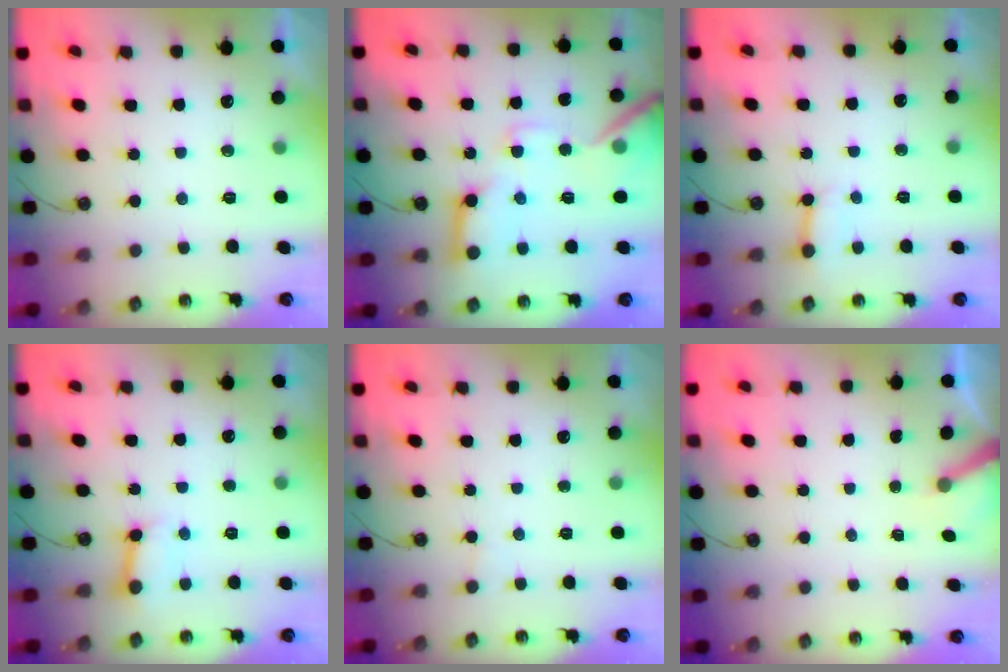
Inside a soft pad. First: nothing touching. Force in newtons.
{"total": 16.8, "press": 16.7, "slide": 1.9}
{"total": 3.8, "press": 3.7, "slide": 0.7}
{"total": 6.6, "press": 6.6, "slide": 0.2}
{"total": 2.9, "press": 2.9, "slide": 0.2}
{"total": 3.6, "press": 3.6, "slide": 0.2}